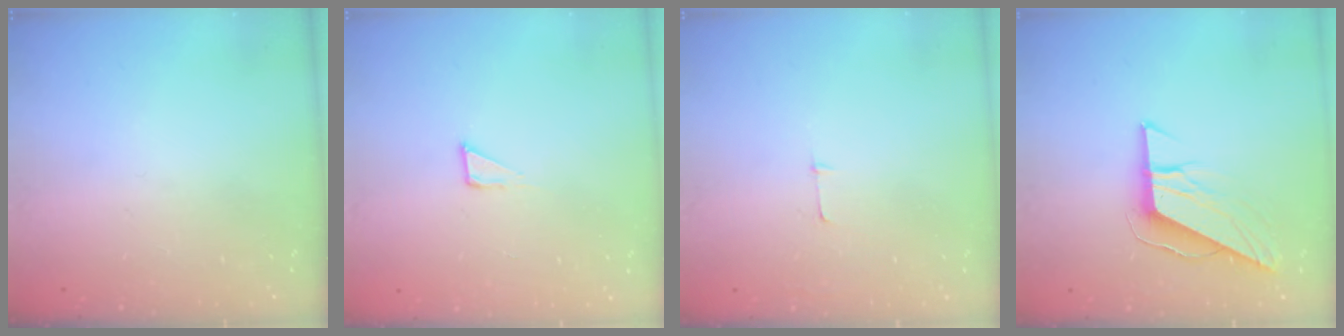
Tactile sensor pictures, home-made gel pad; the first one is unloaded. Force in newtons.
{"total": 2.1, "press": 2.1, "slide": 0.1}
{"total": 3.7, "press": 3.7, "slide": 0.3}
{"total": 9.1, "press": 9.1, "slide": 0.7}